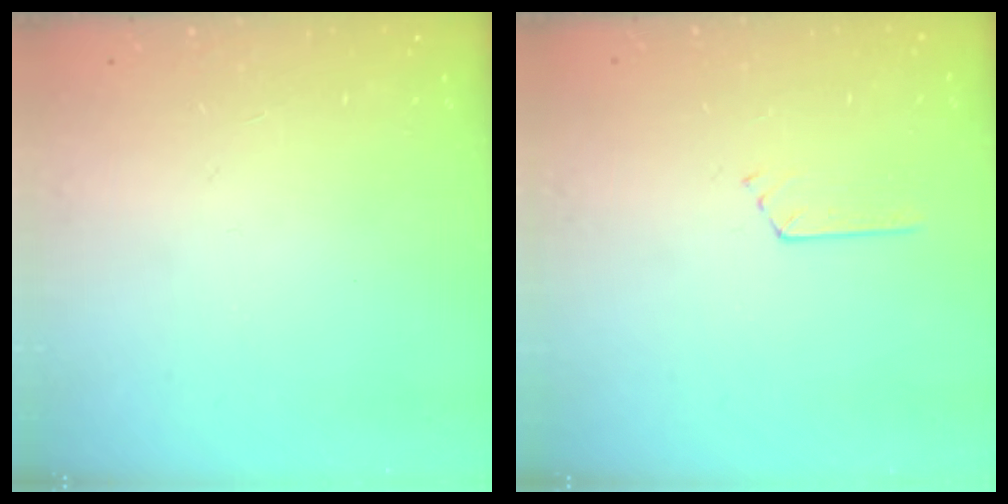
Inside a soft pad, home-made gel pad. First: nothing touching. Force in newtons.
{"total": 2.5, "press": 2.5, "slide": 0.3}